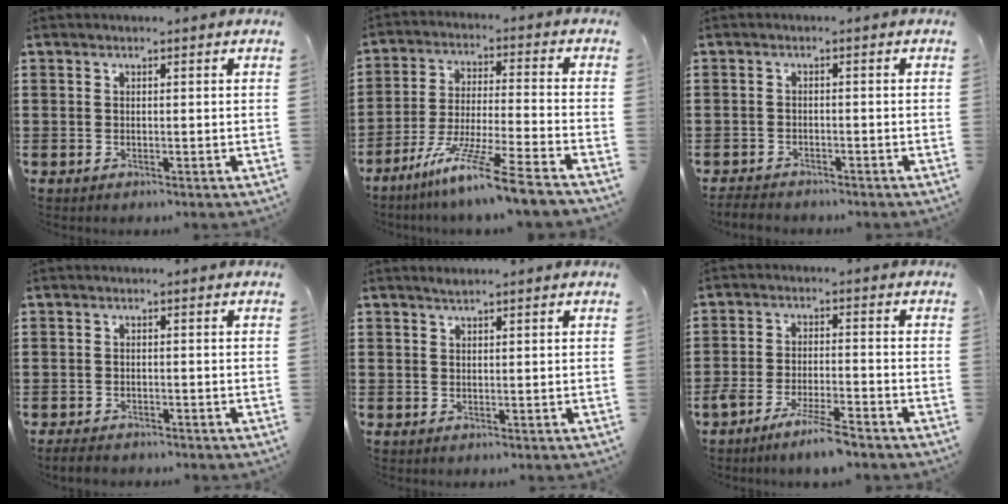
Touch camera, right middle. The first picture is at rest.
{"total": 10.7, "force": [-8.6, -0.9, 6.4], "torque": [-0.119, -0.004, -0.169]}
{"total": 2.1, "force": [-2.0, 0.5, 0.2], "torque": [-0.008, 0.000, -0.043]}
{"total": 1.6, "force": [-1.5, 0.5, 0.3], "torque": [-0.010, 0.002, -0.031]}
{"total": 0.8, "force": [0.8, 0.0, 0.3], "torque": [-0.006, -0.001, 0.015]}
{"total": 5.7, "force": [-4.7, 0.2, 3.2], "torque": [-0.064, -0.009, -0.088]}